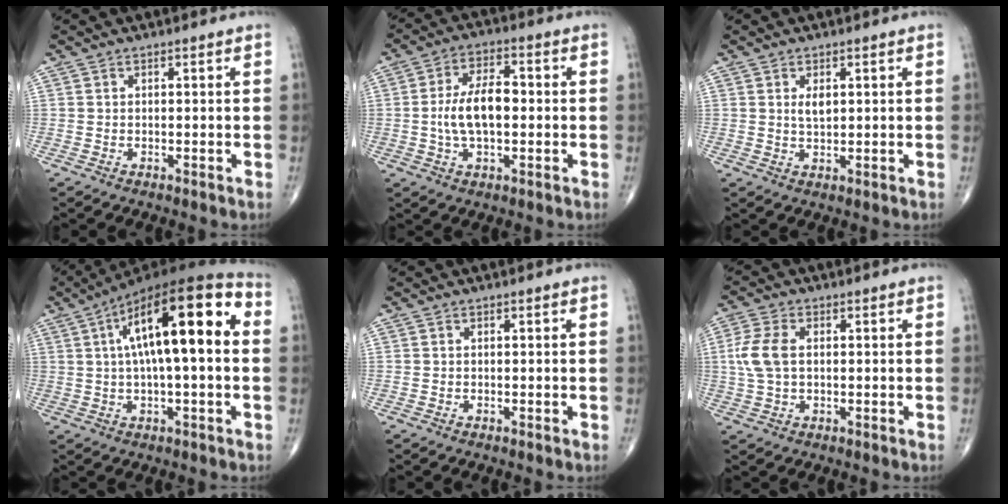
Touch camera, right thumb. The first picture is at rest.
{"total": 9.7, "force": [-0.4, 4.9, 8.4], "torque": [-0.155, 0.015, -0.011]}
{"total": 2.6, "force": [0.8, 1.3, 2.1], "torque": [-0.032, -0.007, 0.016]}
{"total": 20.7, "force": [3.3, 6.4, 19.4], "torque": [-0.310, 0.042, 0.042]}
{"total": 0.0}
{"total": 6.7, "force": [0.7, 4.0, 5.3], "torque": [-0.130, 0.010, 0.012]}